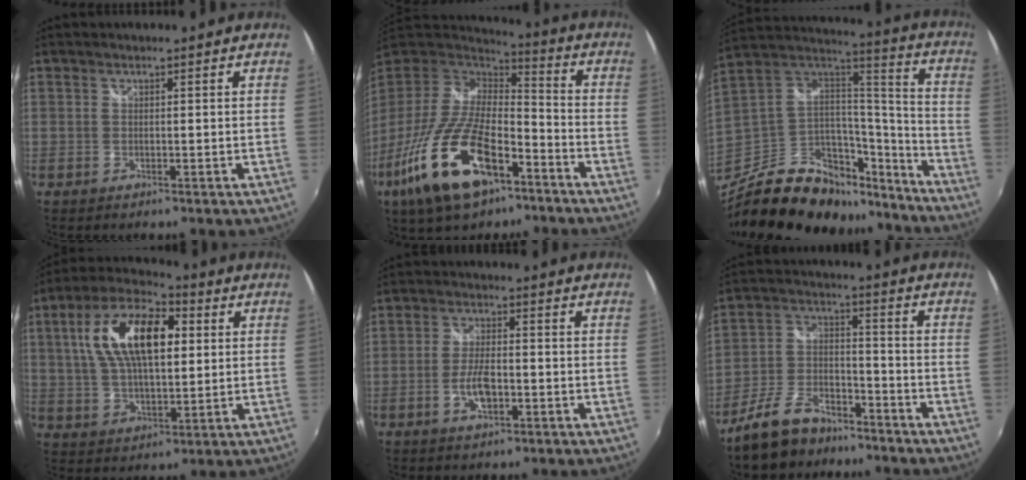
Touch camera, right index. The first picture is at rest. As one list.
[{"total": 24.1, "force": [-13.0, 10.2, 17.5], "torque": [-0.361, -0.043, -0.228]}, {"total": 28.3, "force": [-18.9, 15.1, 14.6], "torque": [-0.282, 0.045, -0.280]}, {"total": 16.9, "force": [3.9, 7.9, 14.4], "torque": [-0.271, 0.027, 0.067]}, {"total": 5.6, "force": [-2.0, 2.3, 4.8], "torque": [-0.099, -0.001, -0.036]}, {"total": 12.2, "force": [-9.2, 5.7, 5.7], "torque": [-0.132, 0.005, -0.161]}]